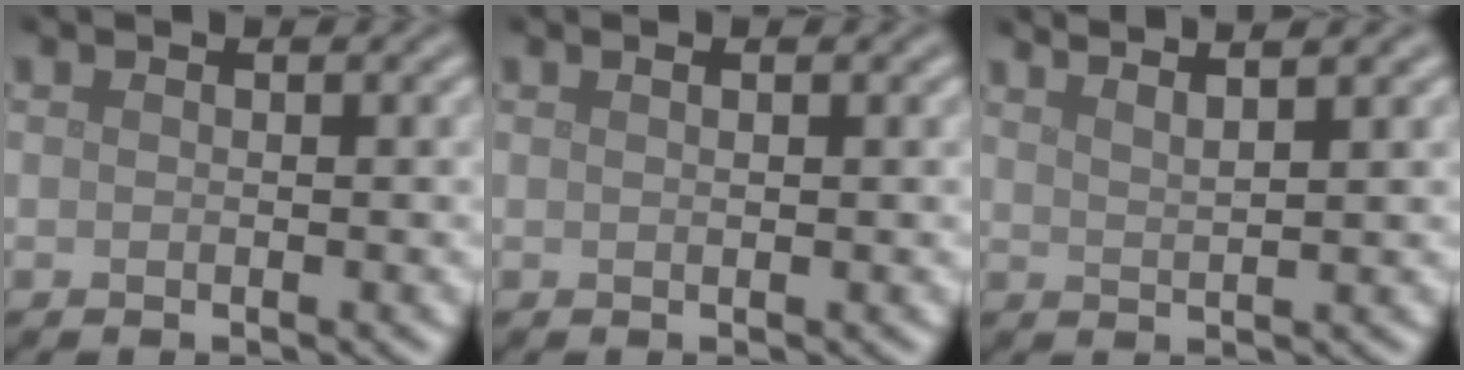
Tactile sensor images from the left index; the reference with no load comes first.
{"total": 0.9, "force": [0.4, 0.2, 0.7], "torque": [-0.009, 0.003, 0.006]}
{"total": 4.5, "force": [3.6, 1.2, 2.4], "torque": [-0.007, 0.027, 0.022]}